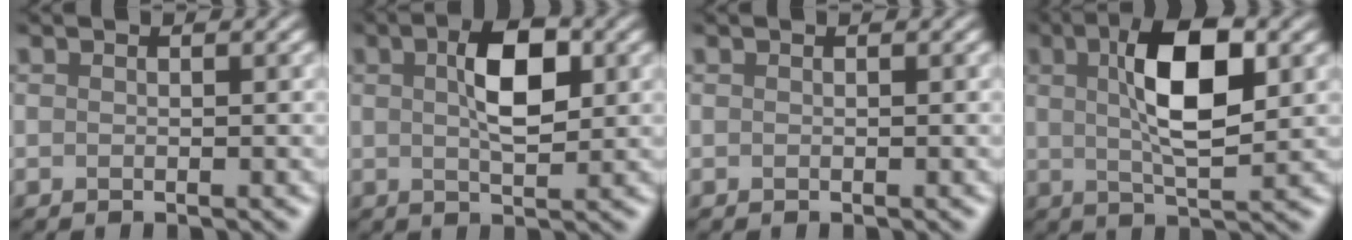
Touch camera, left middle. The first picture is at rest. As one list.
[{"total": 3.3, "force": [1.2, 0.8, 3.0], "torque": [-0.064, 0.005, 0.019]}, {"total": 0.0}, {"total": 6.2, "force": [1.9, 1.6, 5.6], "torque": [-0.102, 0.010, 0.033]}]